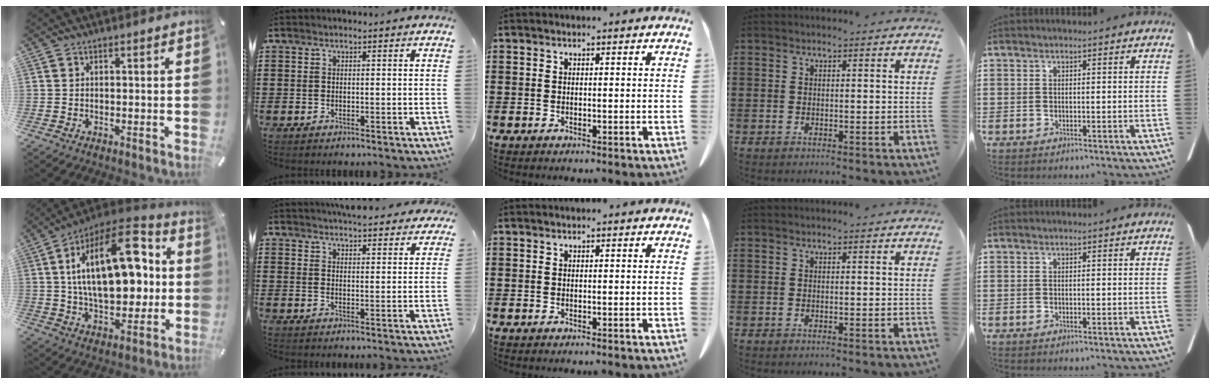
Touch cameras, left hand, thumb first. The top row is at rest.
{"thumb": {"total": 26.0, "force": [4.0, 14.1, 21.5], "torque": [-0.368, -0.011, 0.063]}, "index": {"total": 4.7, "force": [4.6, 0.4, 0.9], "torque": [-0.023, -0.018, 0.084]}}